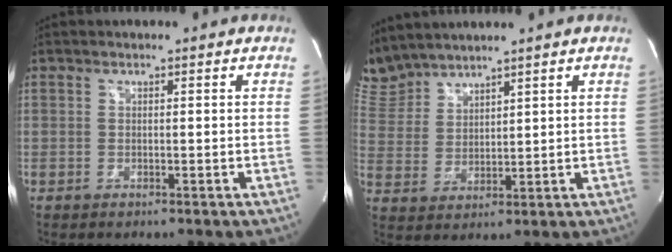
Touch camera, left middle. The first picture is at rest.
{"total": 7.0, "force": [6.9, 1.0, 0.3], "torque": [-0.029, 0.016, 0.157]}